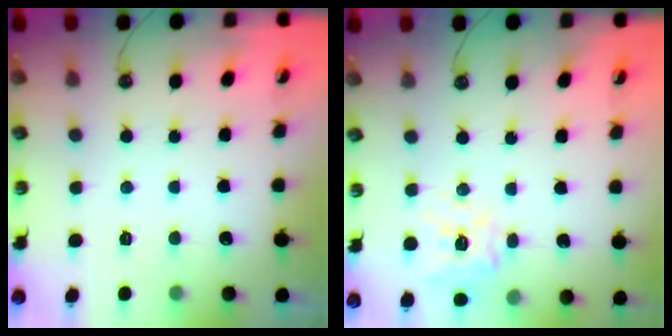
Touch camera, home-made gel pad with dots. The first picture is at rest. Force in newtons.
{"total": 12.9, "press": 12.8, "slide": 1.7}